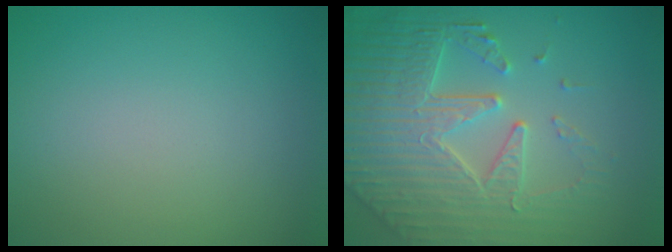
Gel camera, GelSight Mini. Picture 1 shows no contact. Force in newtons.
{"total": 7.3, "press": 5.7, "slide": 4.4}